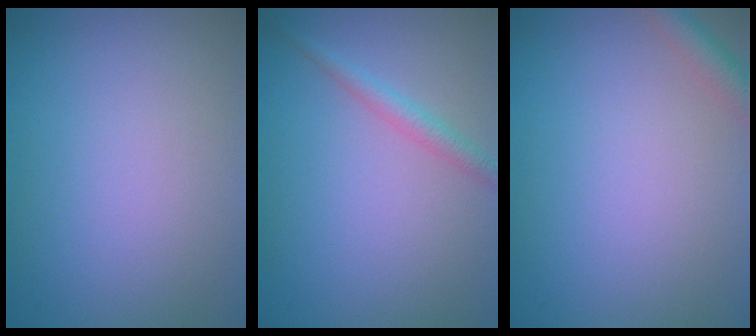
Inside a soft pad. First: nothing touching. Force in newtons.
{"total": 1.7, "press": 1.7, "slide": 0.1}
{"total": 2.2, "press": 2.2, "slide": 0.2}